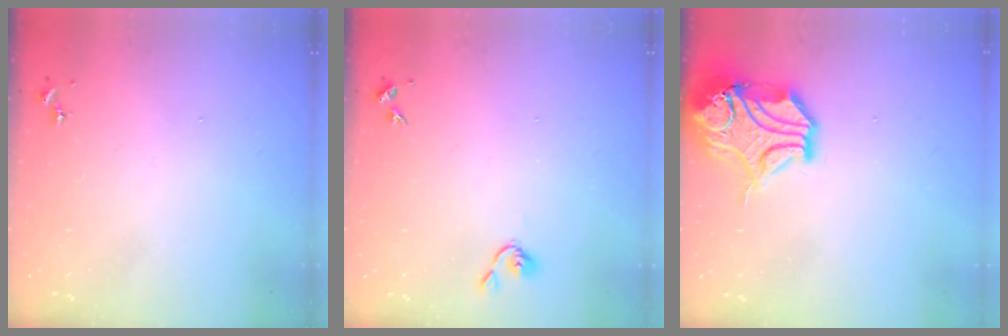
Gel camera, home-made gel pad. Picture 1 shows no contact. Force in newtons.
{"total": 3.8, "press": 3.7, "slide": 0.6}
{"total": 16.2, "press": 16.0, "slide": 2.3}